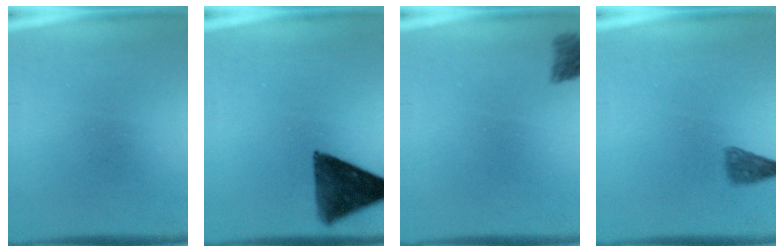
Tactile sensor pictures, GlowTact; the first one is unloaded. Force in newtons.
{"total": 10.7}
{"total": 2.8}
{"total": 2.1}